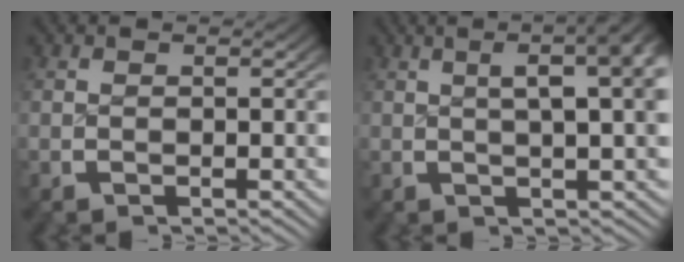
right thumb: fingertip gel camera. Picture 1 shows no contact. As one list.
[{"total": 9.1, "force": [3.5, 3.9, 7.5], "torque": [-0.073, 0.035, 0.035]}]